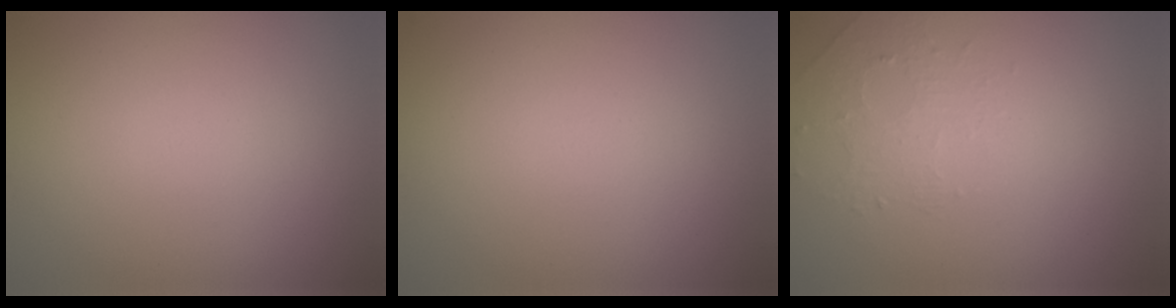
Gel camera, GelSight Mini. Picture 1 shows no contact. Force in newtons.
{"total": 0.0}
{"total": 1.4, "press": 0.7, "slide": 1.2}